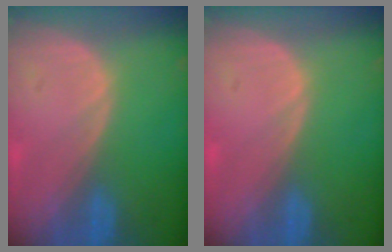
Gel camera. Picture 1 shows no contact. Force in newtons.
{"total": 0.5, "press": 0.1, "slide": 0.5}